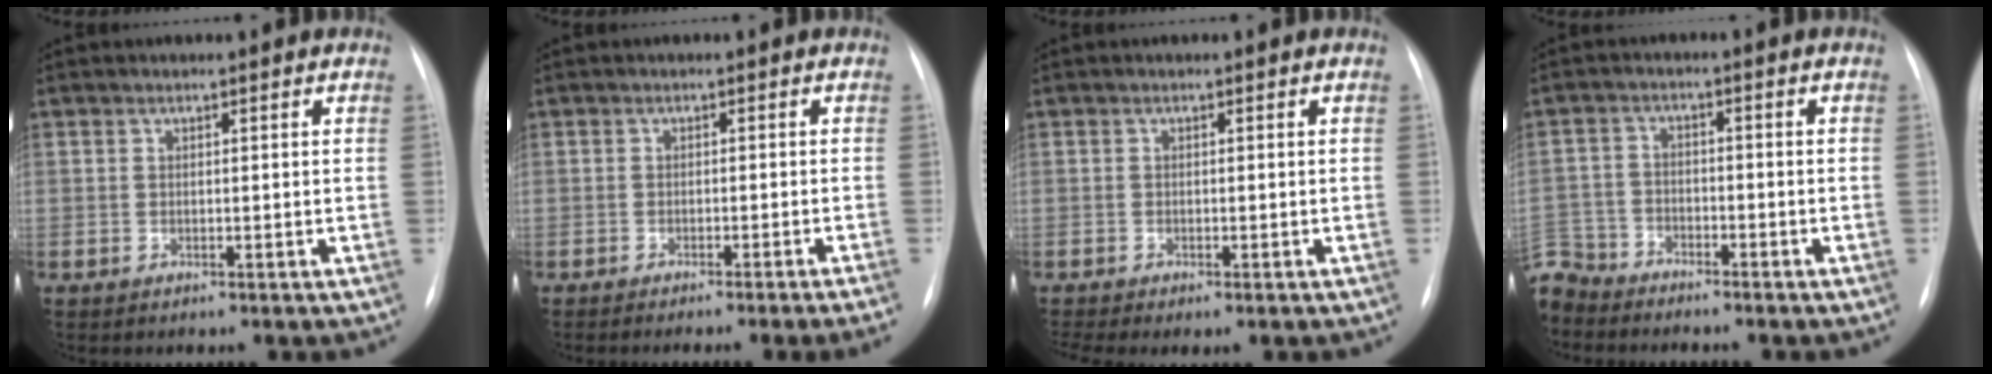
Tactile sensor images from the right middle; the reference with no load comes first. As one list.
[{"total": 6.7, "force": [-5.4, -1.8, 3.5], "torque": [-0.014, -0.005, -0.070]}, {"total": 2.5, "force": [-1.8, 0.6, 1.6], "torque": [-0.025, -0.005, -0.023]}, {"total": 7.5, "force": [-6.9, 3.0, 0.2], "torque": [-0.009, 0.002, -0.134]}]